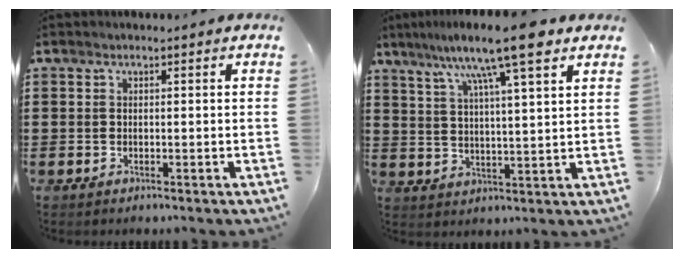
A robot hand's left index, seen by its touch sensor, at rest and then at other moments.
{"total": 11.1, "force": [7.7, 0.8, 7.9], "torque": [-0.148, -0.025, 0.125]}